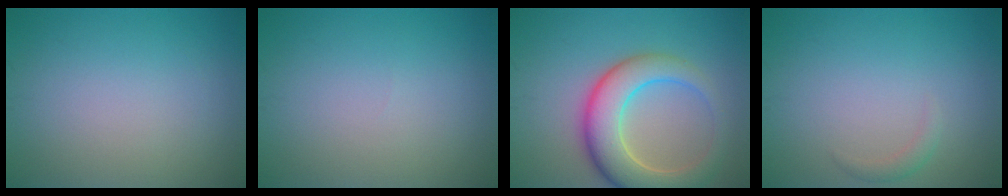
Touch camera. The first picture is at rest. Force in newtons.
{"total": 0.0}
{"total": 7.5, "press": 7.5, "slide": 0.6}
{"total": 1.0, "press": 1.0, "slide": 0.0}